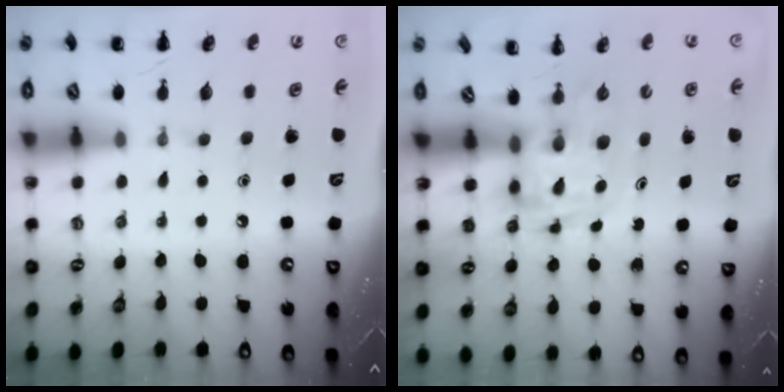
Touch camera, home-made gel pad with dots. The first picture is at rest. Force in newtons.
{"total": 3.6, "press": 3.6, "slide": 0.5}